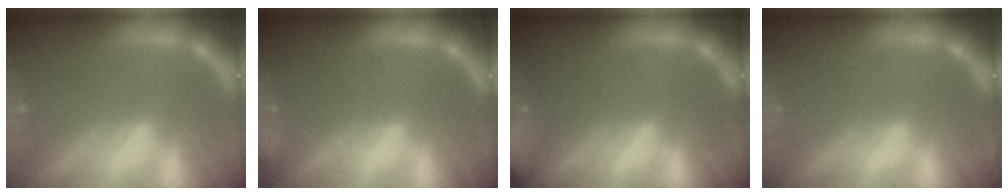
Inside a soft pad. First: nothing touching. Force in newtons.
{"total": 2.4}
{"total": 6.0}
{"total": 0.0}